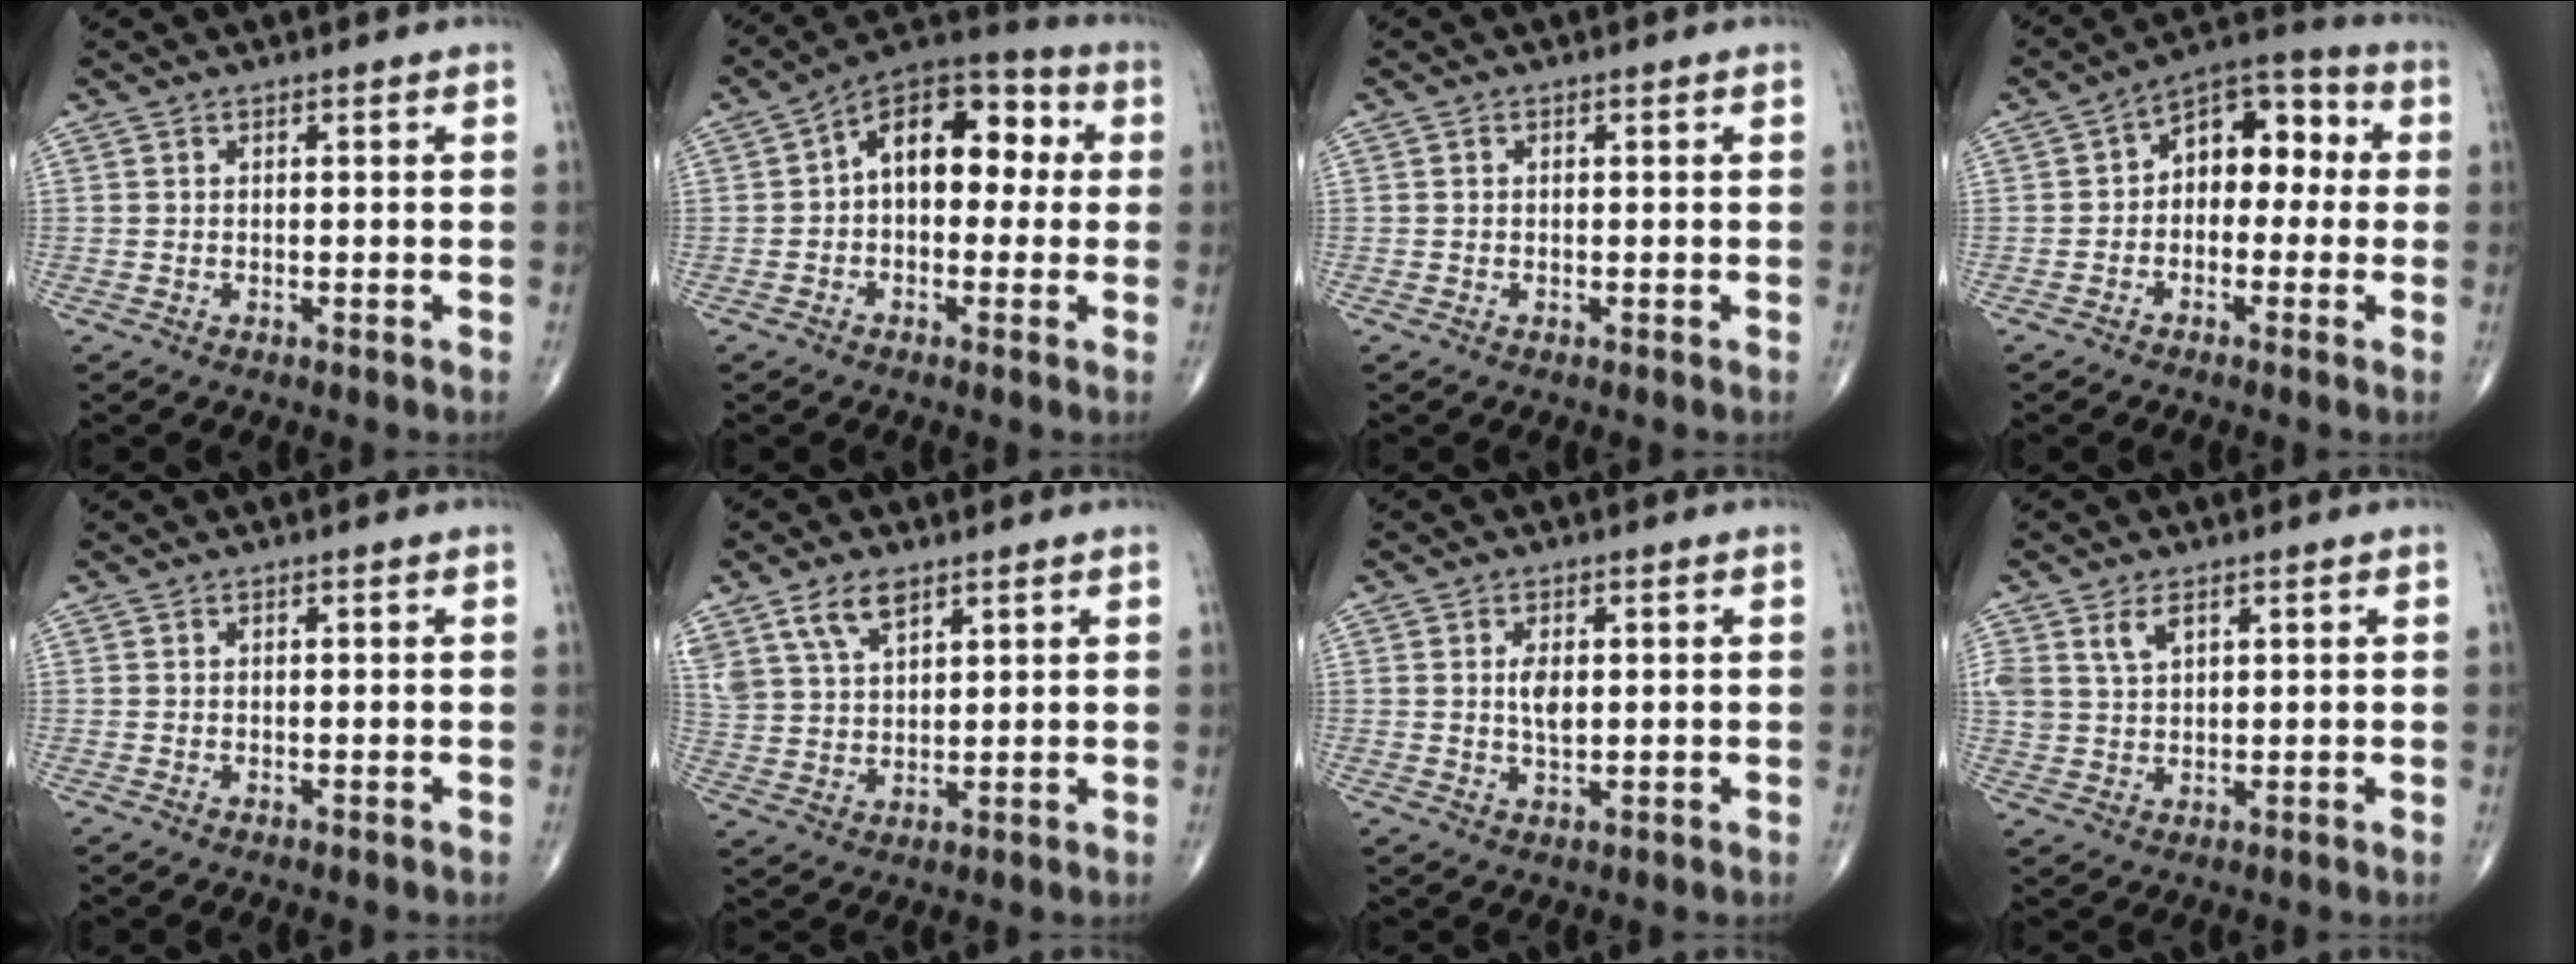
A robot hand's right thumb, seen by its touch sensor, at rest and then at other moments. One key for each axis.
{"total": 13.8, "fx": 1.5, "fy": 8.6, "fz": 10.7, "tx": -0.121, "ty": 0.043, "tz": 0.006}
{"total": 0.0}
{"total": 10.7, "fx": 0.5, "fy": 7.1, "fz": 8.1, "tx": -0.076, "ty": 0.041, "tz": -0.012}
{"total": 0.0}
{"total": 8.3, "fx": 5.2, "fy": 4.2, "fz": 5.0, "tx": -0.091, "ty": -0.015, "tz": 0.109}
{"total": 3.6, "fx": 0.6, "fy": 1.8, "fz": 3.1, "tx": -0.054, "ty": -0.007, "tz": 0.013}
{"total": 5.2, "fx": 2.7, "fy": 3.1, "fz": 3.2, "tx": -0.061, "ty": -0.007, "tz": 0.060}